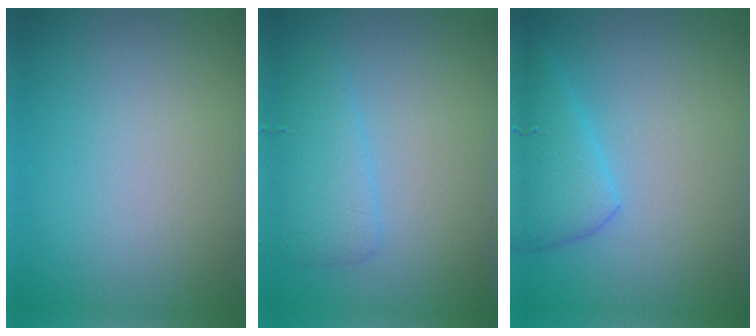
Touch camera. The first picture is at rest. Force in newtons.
{"total": 2.6, "press": 2.6, "slide": 0.1}
{"total": 3.4, "press": 3.4, "slide": 0.2}